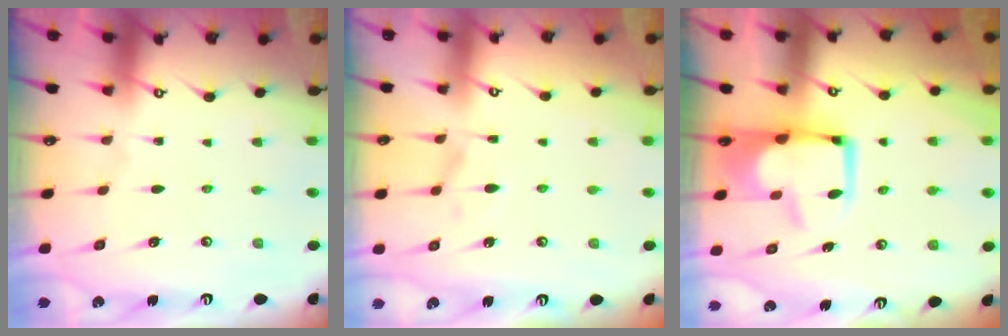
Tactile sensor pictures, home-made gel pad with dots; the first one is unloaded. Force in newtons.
{"total": 6.7, "press": 6.6, "slide": 1.2}
{"total": 9.7, "press": 9.7, "slide": 1.0}